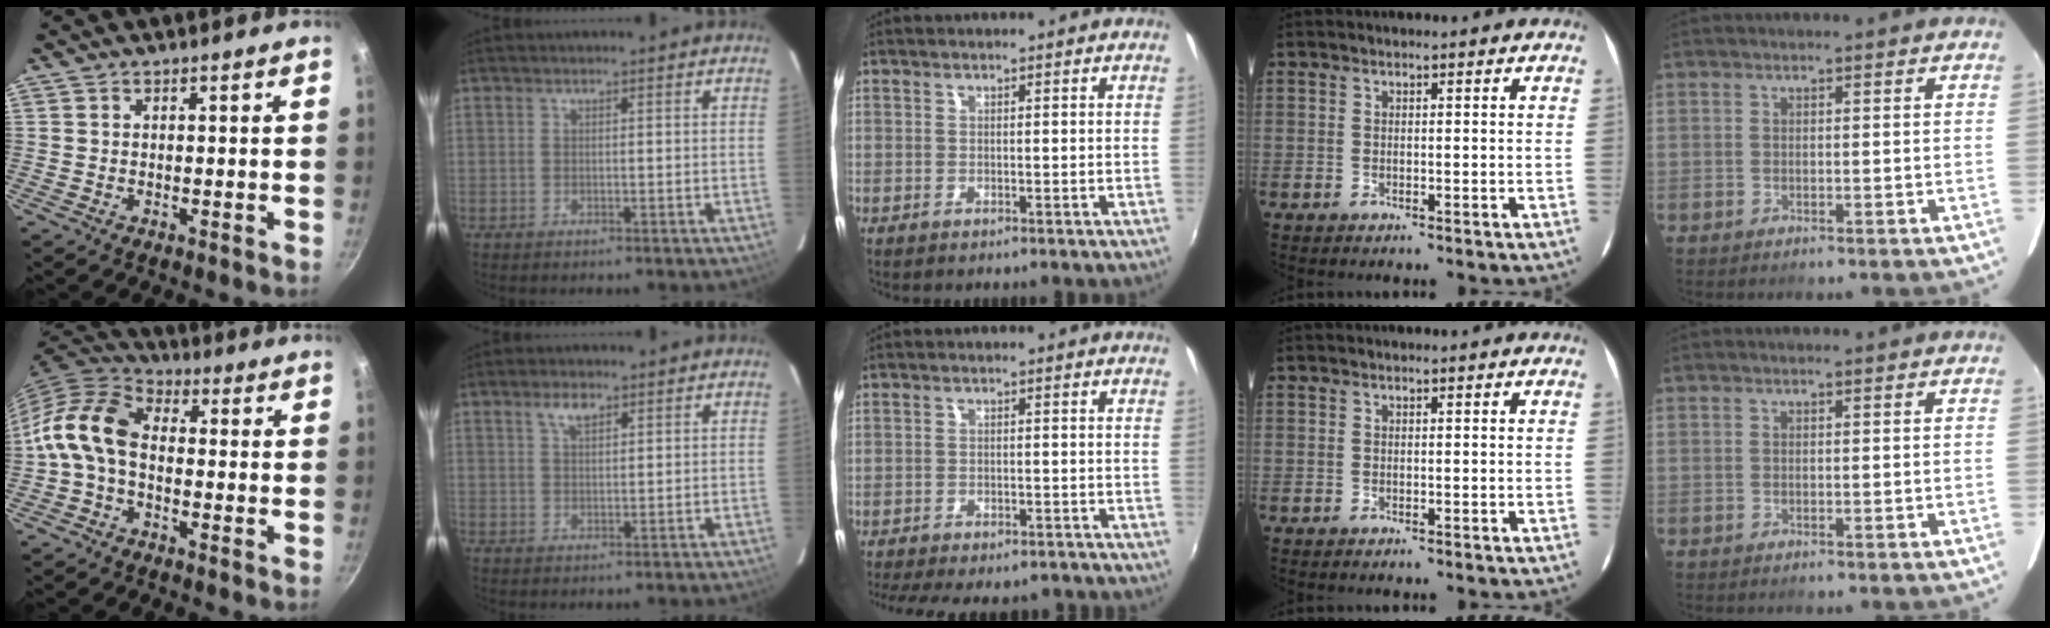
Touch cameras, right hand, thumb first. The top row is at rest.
{"thumb": {"total": 11.3, "force": [-1.6, 7.3, 8.4], "torque": [-0.157, 0.039, -0.054]}, "index": {"total": 2.8, "force": [1.7, 1.3, 1.8], "torque": [-0.033, 0.006, 0.032]}, "middle": {"total": 12.7, "force": [-10.8, 3.9, 5.5], "torque": [-0.122, -0.024, -0.145]}}